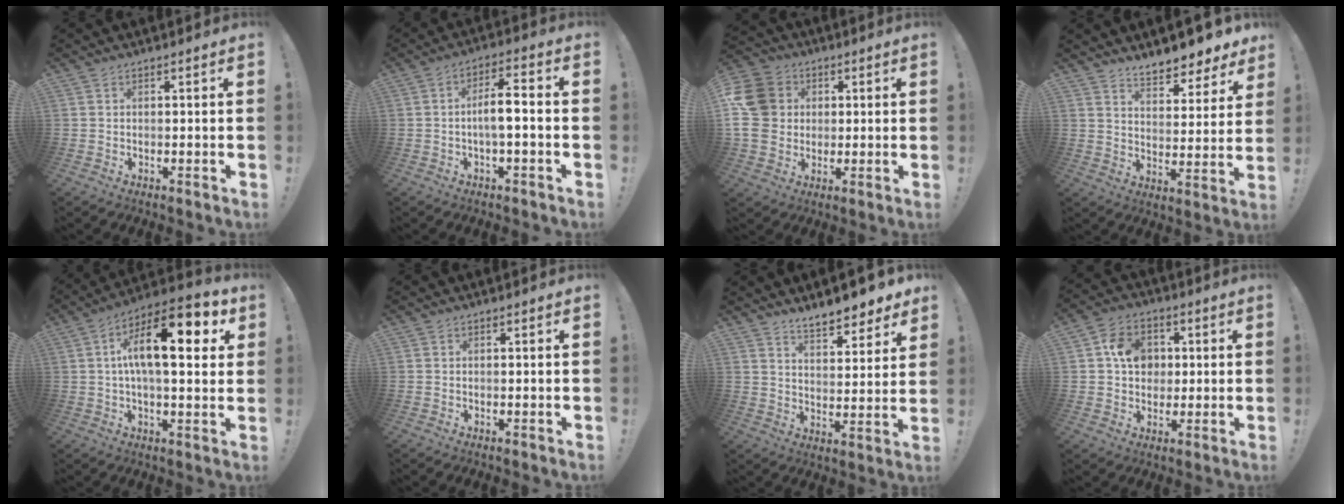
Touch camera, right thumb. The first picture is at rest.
{"total": 7.4, "force": [-1.1, 2.0, 7.0], "torque": [-0.111, 0.008, -0.023]}
{"total": 16.0, "force": [2.0, 13.9, 7.7], "torque": [-0.143, 0.003, 0.044]}
{"total": 8.4, "force": [7.6, 2.4, 2.7], "torque": [-0.034, -0.070, 0.135]}
{"total": 17.6, "force": [5.0, 6.6, 15.5], "torque": [-0.248, -0.012, 0.069]}
{"total": 0.0}
{"total": 8.8, "force": [7.9, 1.8, 3.4], "torque": [-0.051, -0.065, 0.141]}
{"total": 10.4, "force": [2.2, 8.7, 5.1], "torque": [-0.075, 0.007, 0.048]}